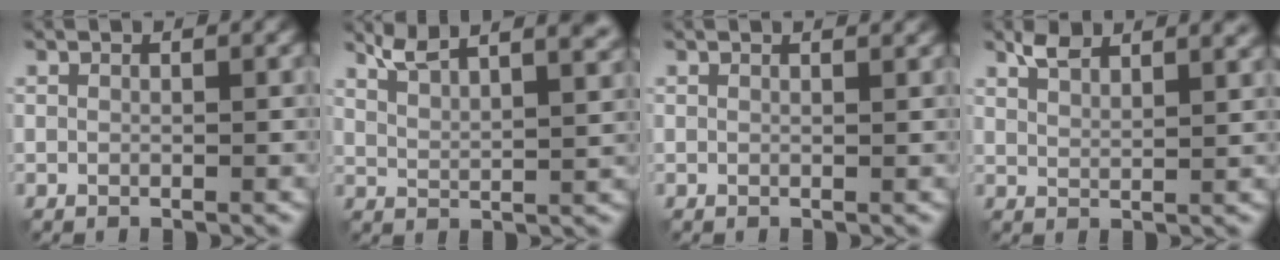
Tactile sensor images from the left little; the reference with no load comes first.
{"total": 6.8, "force": [5.1, 1.9, 4.2], "torque": [-0.061, 0.022, 0.070]}
{"total": 1.3, "force": [1.1, 0.3, 0.5], "torque": [-0.006, -0.001, 0.009]}
{"total": 3.7, "force": [2.9, 1.0, 2.1], "torque": [-0.037, 0.007, 0.052]}